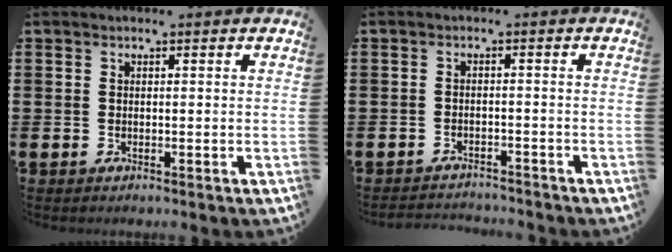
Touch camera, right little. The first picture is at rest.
{"total": 1.9, "force": [-1.9, 0.0, -0.2], "torque": [-0.003, 0.003, -0.041]}